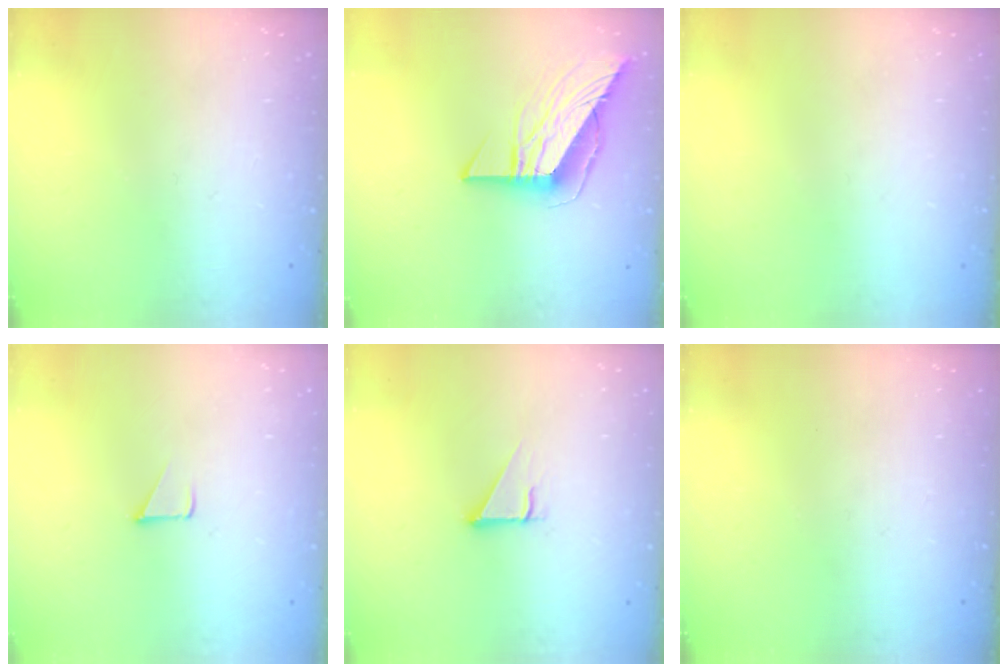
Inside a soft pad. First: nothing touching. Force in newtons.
{"total": 10.6, "press": 10.5, "slide": 1.1}
{"total": 0.0}
{"total": 1.7, "press": 1.7, "slide": 0.1}
{"total": 2.9, "press": 2.8, "slide": 0.2}
{"total": 0.0}